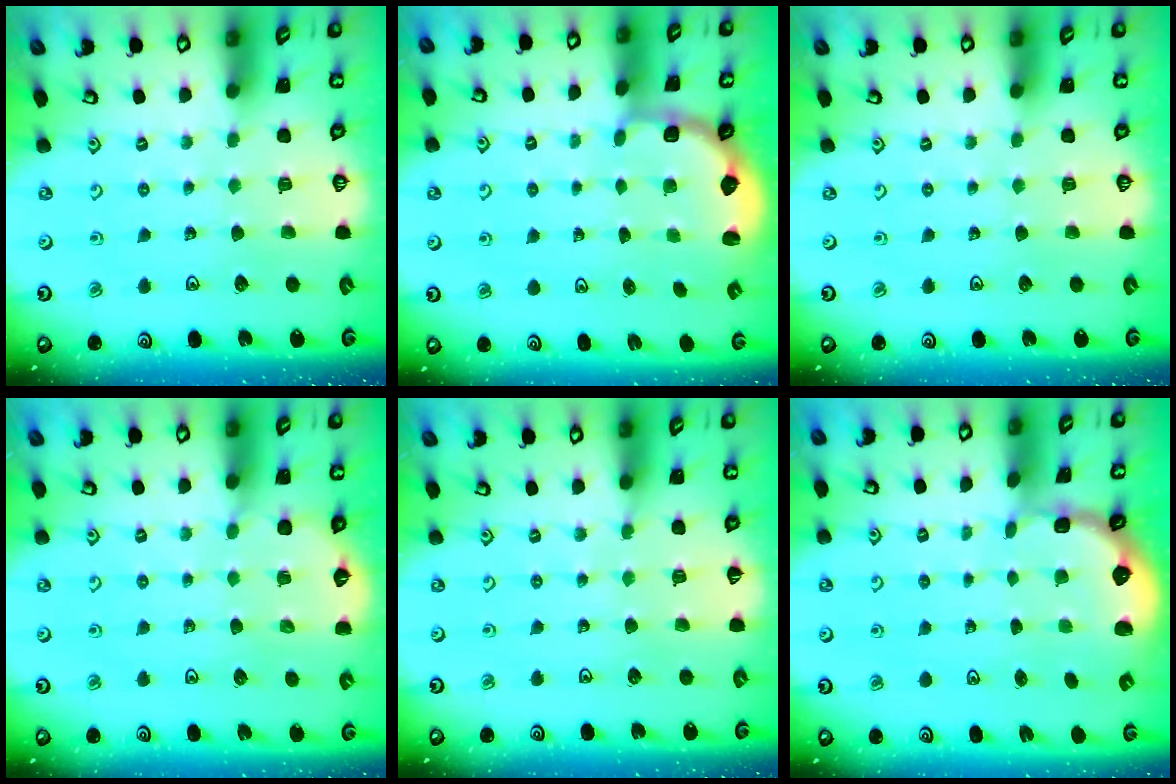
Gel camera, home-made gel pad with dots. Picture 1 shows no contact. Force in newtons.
{"total": 2.7, "press": 2.3, "slide": 1.5}
{"total": 0.0}
{"total": 3.1, "press": 2.5, "slide": 1.8}
{"total": 3.7, "press": 3.6, "slide": 0.6}
{"total": 2.6, "press": 2.1, "slide": 1.6}